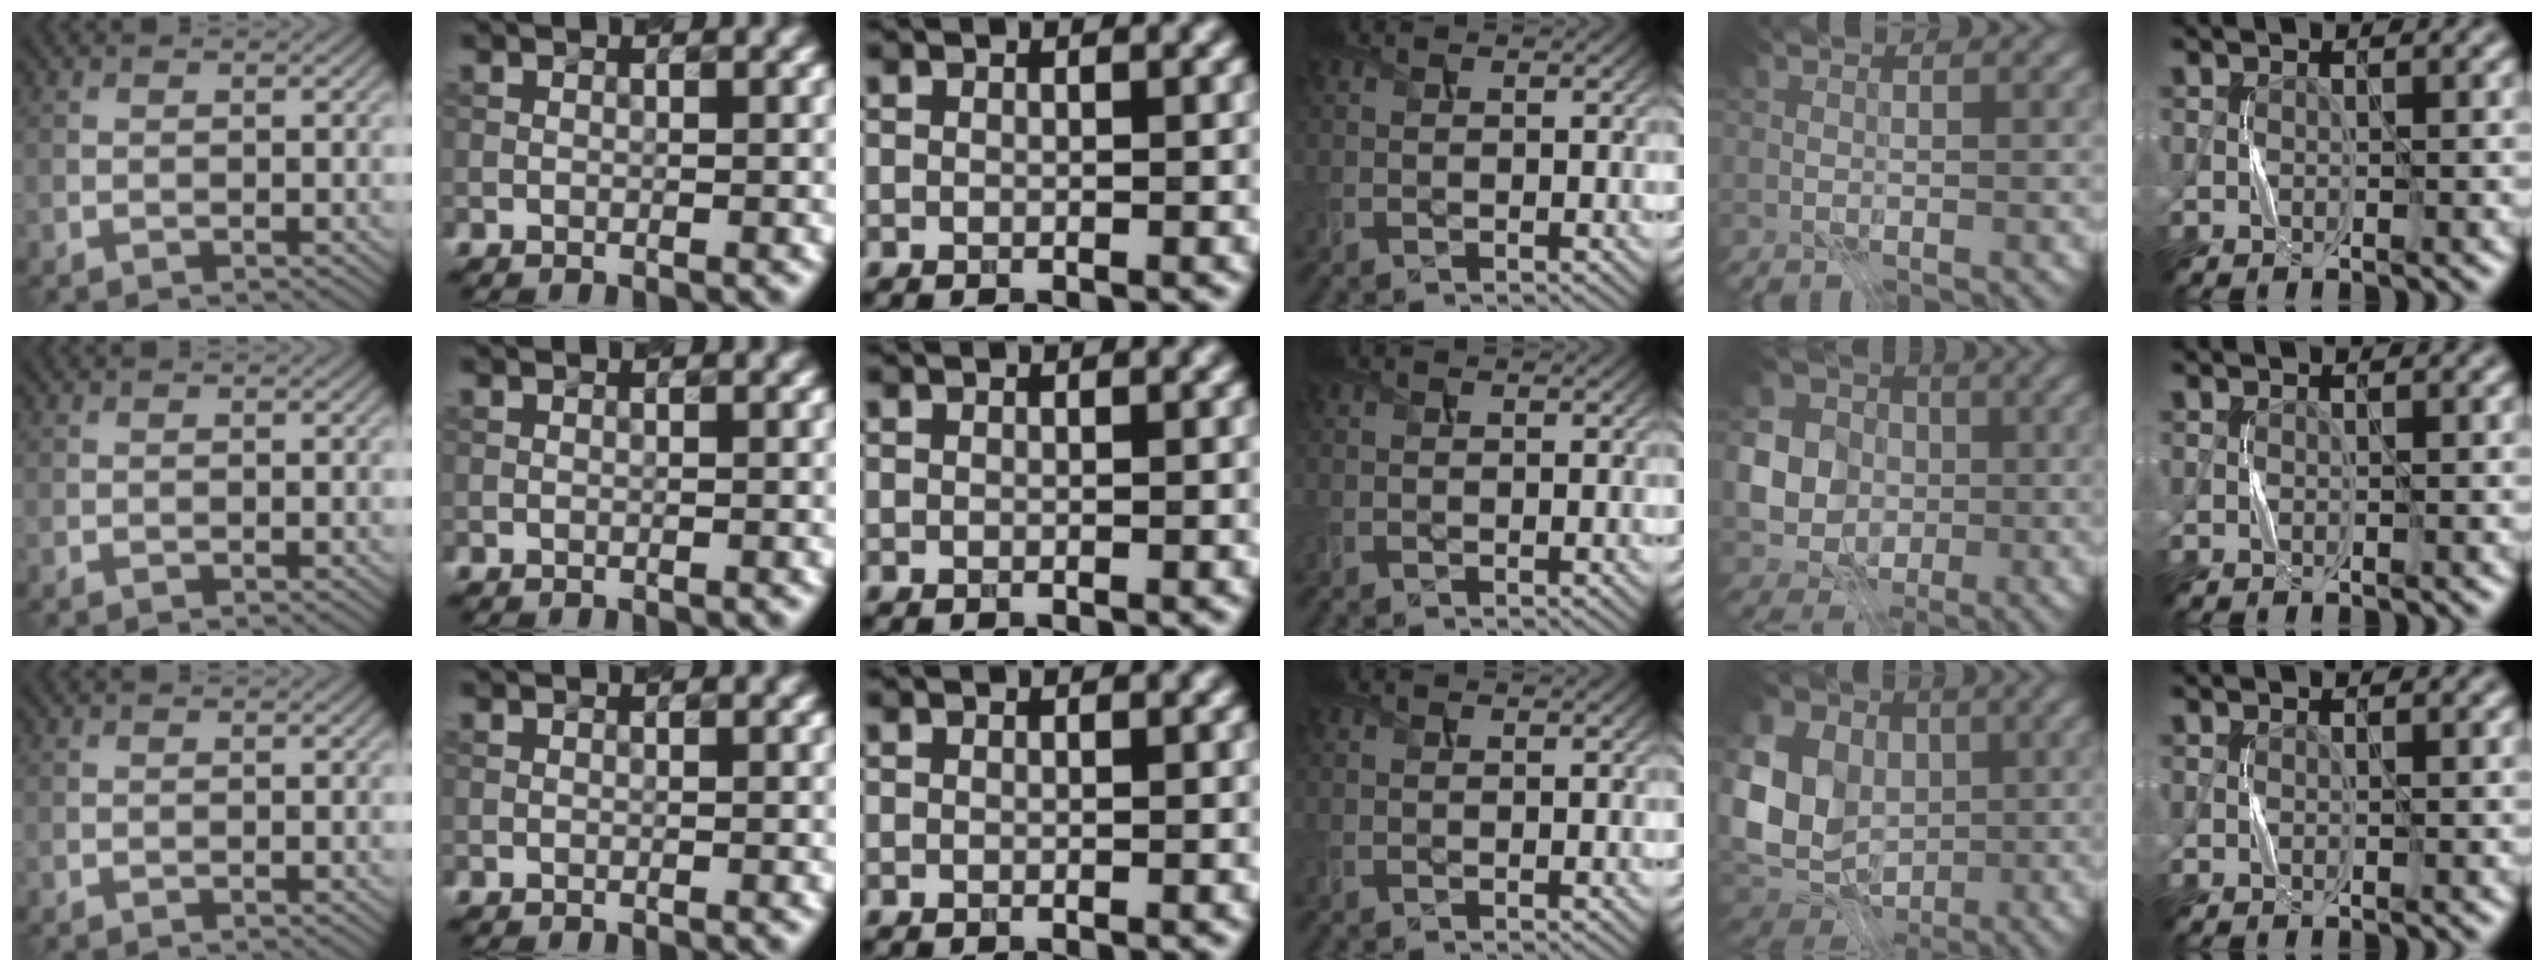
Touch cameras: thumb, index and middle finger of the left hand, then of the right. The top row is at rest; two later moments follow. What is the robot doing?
{"motion": "press", "object": "calculator"}